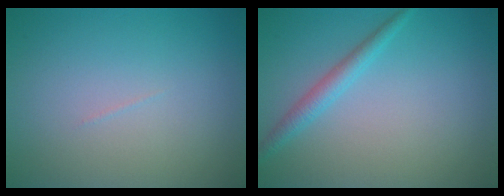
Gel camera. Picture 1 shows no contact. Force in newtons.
{"total": 1.9, "press": 1.9, "slide": 0.0}